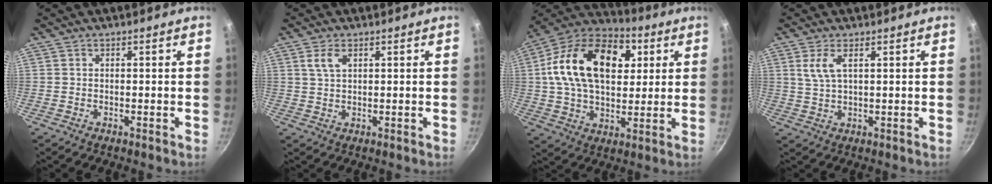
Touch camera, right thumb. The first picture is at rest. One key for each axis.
{"total": 3.1, "fx": 1.5, "fy": 1.5, "fz": 2.3, "tx": -0.048, "ty": 0.000, "tz": 0.034}
{"total": 23.4, "fx": 5.2, "fy": 14.7, "fz": 17.5, "tx": -0.292, "ty": 0.013, "tz": 0.082}
{"total": 4.2, "fx": 1.7, "fy": 1.6, "fz": 3.5, "tx": -0.082, "ty": -0.003, "tz": 0.041}